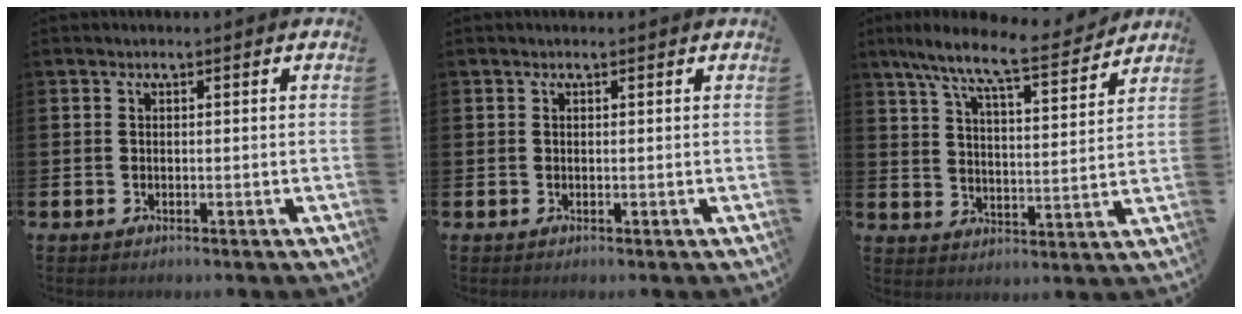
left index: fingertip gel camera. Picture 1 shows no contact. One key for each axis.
{"total": 0.0}
{"total": 9.3, "fx": 8.2, "fy": 1.0, "fz": 4.4, "tx": -0.111, "ty": -0.048, "tz": 0.139}